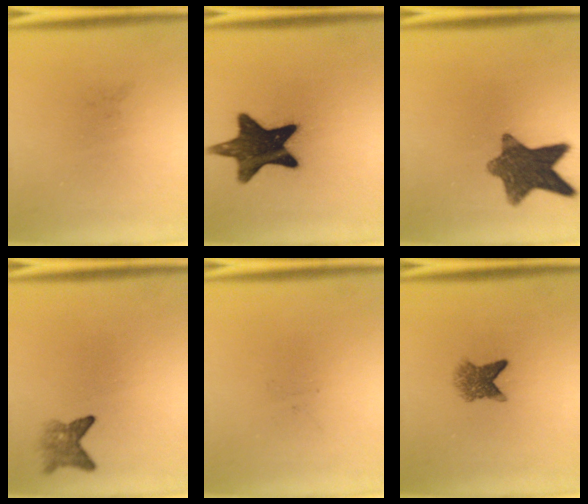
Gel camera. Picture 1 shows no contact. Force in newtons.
{"total": 15.3}
{"total": 10.8}
{"total": 2.8}
{"total": 0.0}
{"total": 3.6}